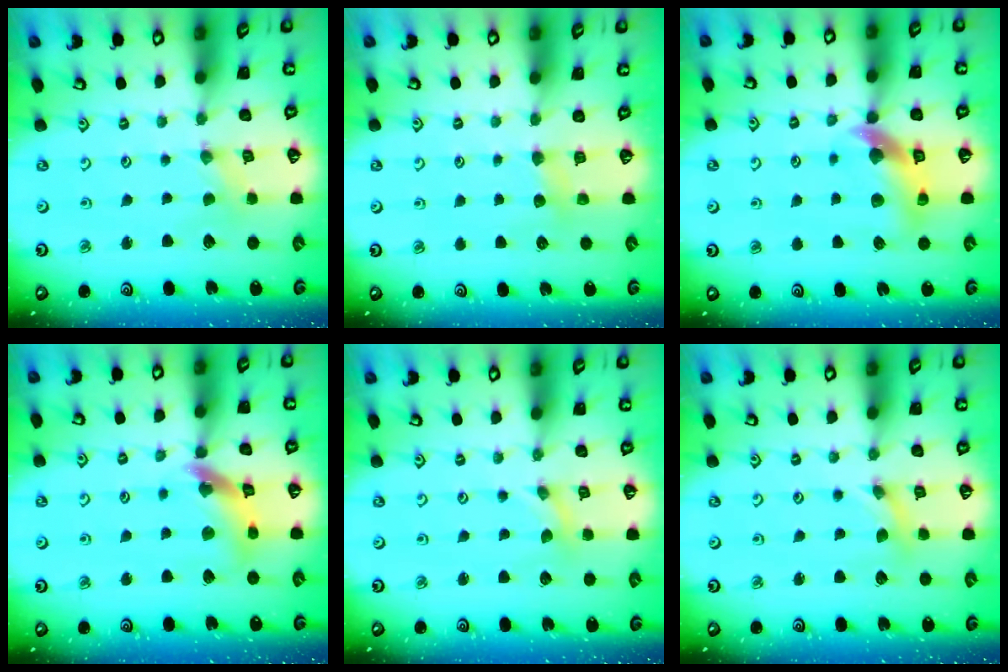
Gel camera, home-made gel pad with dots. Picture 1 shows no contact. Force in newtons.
{"total": 4.0, "press": 3.9, "slide": 0.5}
{"total": 10.8, "press": 10.7, "slide": 1.6}
{"total": 12.2, "press": 12.1, "slide": 1.5}
{"total": 0.0}
{"total": 1.4, "press": 1.4, "slide": 0.2}